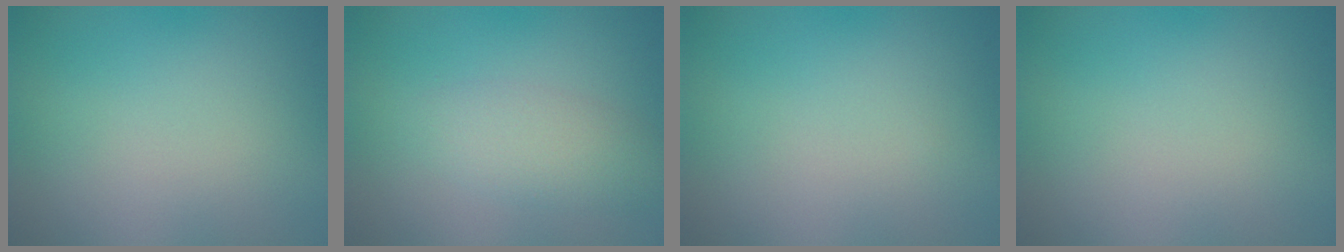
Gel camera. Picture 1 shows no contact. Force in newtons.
{"total": 2.7, "press": 2.7, "slide": 0.0}
{"total": 0.0}
{"total": 0.0}